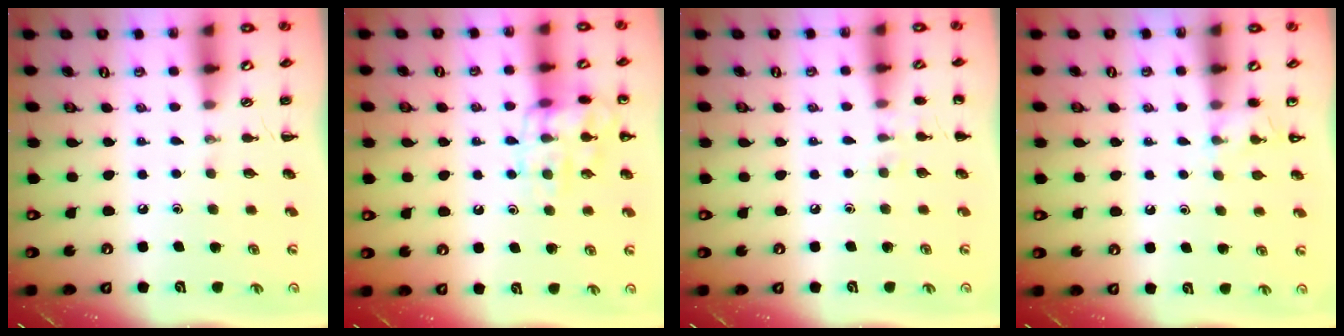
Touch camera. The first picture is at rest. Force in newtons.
{"total": 13.5, "press": 13.4, "slide": 1.1}
{"total": 5.5, "press": 5.3, "slide": 1.7}
{"total": 3.7, "press": 3.4, "slide": 1.4}